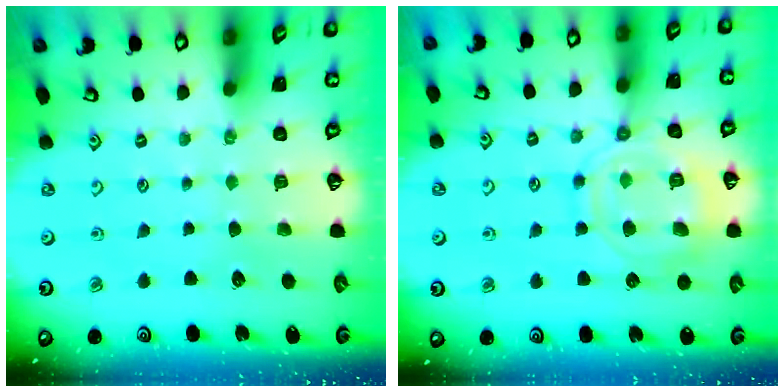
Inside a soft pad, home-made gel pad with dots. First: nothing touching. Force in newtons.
{"total": 12.4, "press": 12.3, "slide": 1.3}